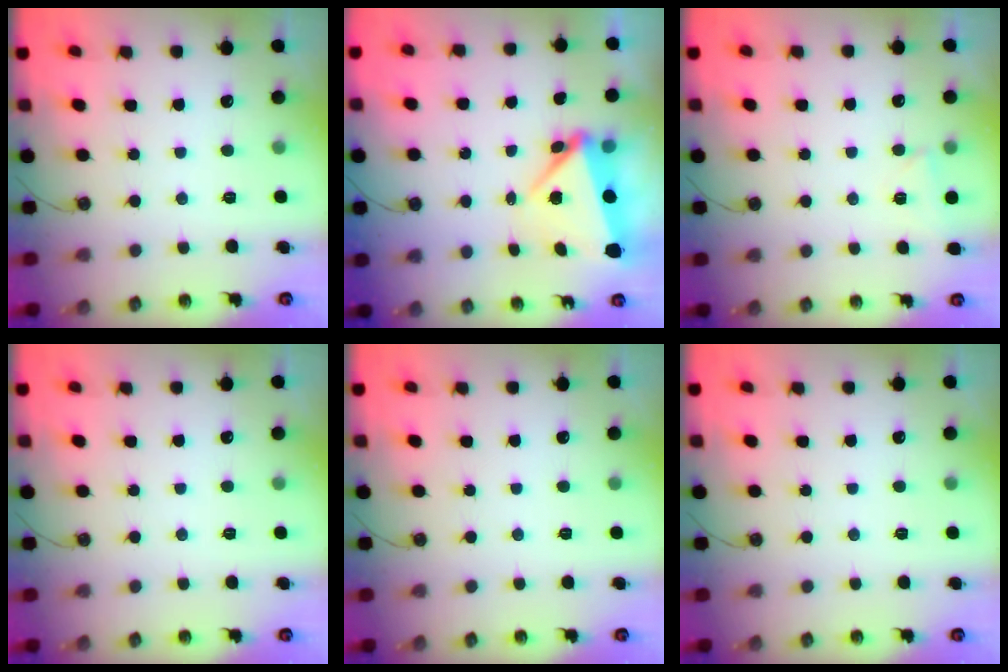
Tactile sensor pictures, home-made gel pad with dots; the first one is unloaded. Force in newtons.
{"total": 5.4, "press": 5.0, "slide": 1.9}
{"total": 2.8, "press": 2.7, "slide": 0.6}
{"total": 0.0}
{"total": 0.0}
{"total": 0.0}